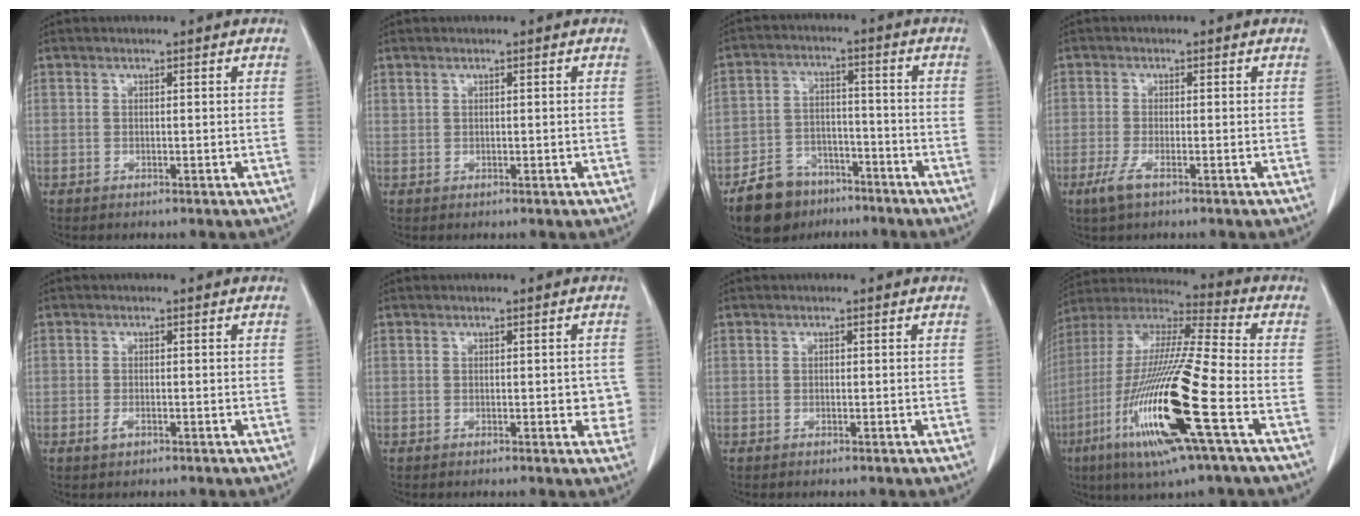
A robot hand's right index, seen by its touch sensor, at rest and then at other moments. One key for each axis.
{"total": 0.0}
{"total": 9.3, "fx": -6.8, "fy": 5.7, "fz": 2.7, "tx": -0.056, "ty": 0.009, "tz": -0.113}
{"total": 3.0, "fx": -1.7, "fy": 0.5, "fz": 2.4, "tx": -0.056, "ty": -0.007, "tz": -0.037}
{"total": 1.3, "fx": -0.6, "fy": 0.6, "fz": 0.9, "tx": -0.017, "ty": 0.000, "tz": -0.008}
{"total": 2.7, "fx": -0.2, "fy": 1.3, "fz": 2.3, "tx": -0.012, "ty": 0.002, "tz": -0.003}
{"total": 0.0}
{"total": 22.3, "fx": -7.9, "fy": 1.0, "fz": 20.9, "tx": -0.443, "ty": -0.037, "tz": -0.153}